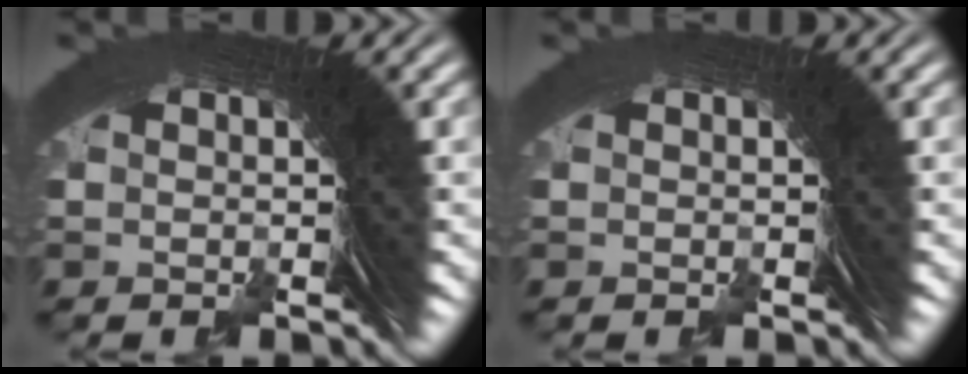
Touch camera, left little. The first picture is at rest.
{"total": 0.0}